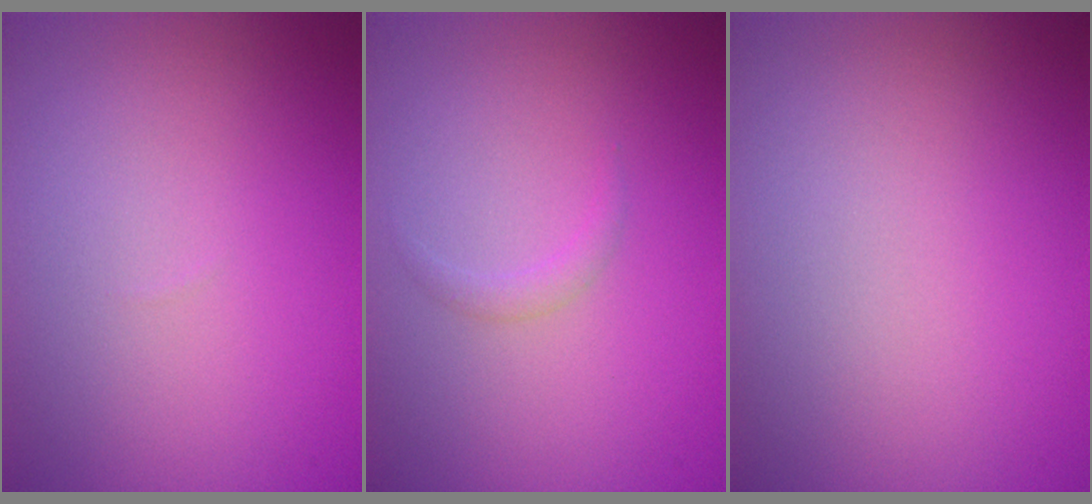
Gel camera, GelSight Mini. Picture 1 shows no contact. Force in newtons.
{"total": 0.9, "press": 0.9, "slide": 0.0}
{"total": 0.0}